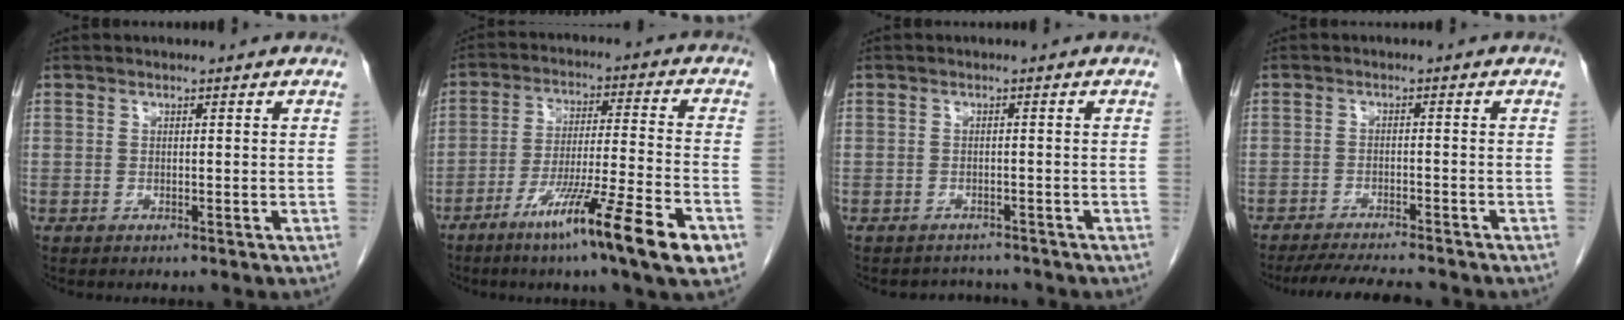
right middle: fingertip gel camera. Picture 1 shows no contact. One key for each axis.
{"total": 15.5, "fx": -8.6, "fy": -0.5, "fz": 12.9, "tx": -0.210, "ty": -0.035, "tz": -0.144}
{"total": 2.7, "fx": -2.5, "fy": 1.0, "fz": -0.3, "tx": 0.002, "ty": 0.000, "tz": -0.036}
{"total": 8.8, "fx": -8.0, "fy": 0.7, "fz": 3.6, "tx": -0.053, "ty": -0.012, "tz": -0.121}